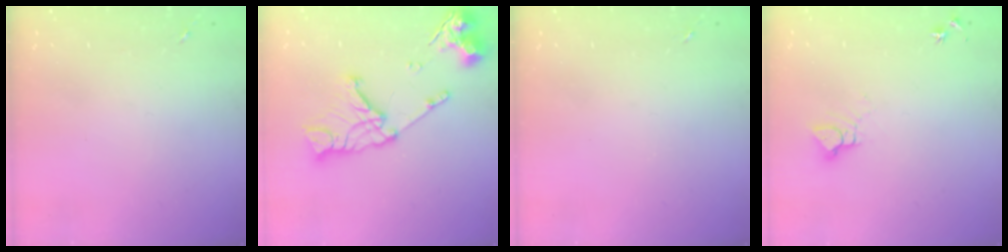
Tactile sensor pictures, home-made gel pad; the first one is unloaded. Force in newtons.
{"total": 17.1, "press": 17.0, "slide": 1.9}
{"total": 0.0}
{"total": 4.2, "press": 4.2, "slide": 0.3}